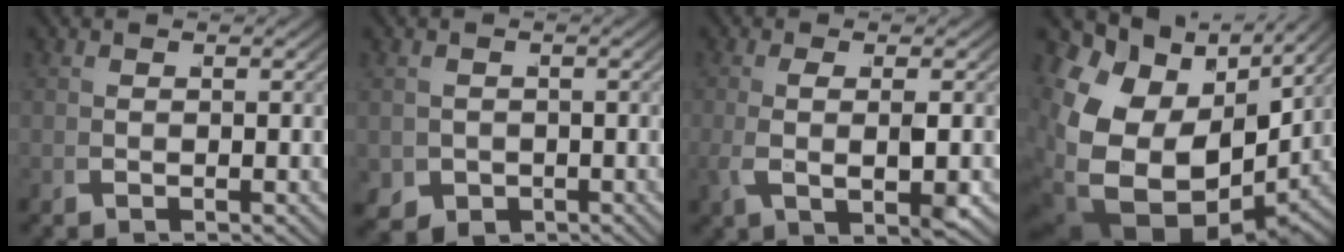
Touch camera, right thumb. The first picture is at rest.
{"total": 4.2, "force": [-1.9, 3.3, 1.8], "torque": [-0.039, -0.034, -0.012]}
{"total": 3.8, "force": [0.0, 1.1, 3.7], "torque": [-0.081, -0.009, 0.011]}
{"total": 16.4, "force": [-0.9, 10.7, 12.4], "torque": [-0.280, -0.069, 0.032]}